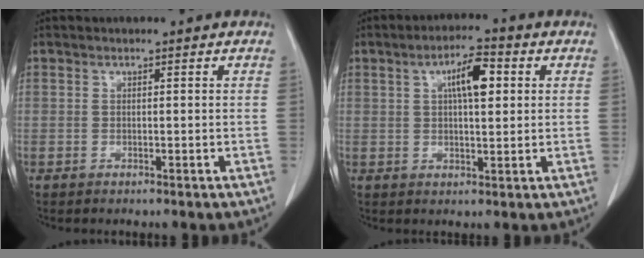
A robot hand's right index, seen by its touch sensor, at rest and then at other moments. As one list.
[{"total": 6.6, "force": [2.0, 1.8, 6.1], "torque": [-0.103, 0.012, 0.032]}]